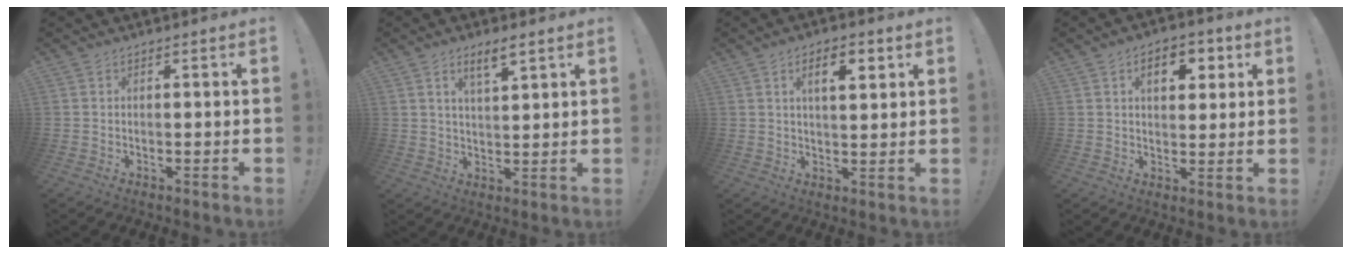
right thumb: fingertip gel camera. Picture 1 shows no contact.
{"total": 5.7, "force": [3.7, 1.9, 3.9], "torque": [-0.064, -0.016, 0.064]}
{"total": 7.4, "force": [3.1, 3.1, 5.9], "torque": [-0.080, -0.006, 0.046]}
{"total": 8.4, "force": [3.0, 5.3, 5.8], "torque": [-0.074, -0.001, 0.048]}